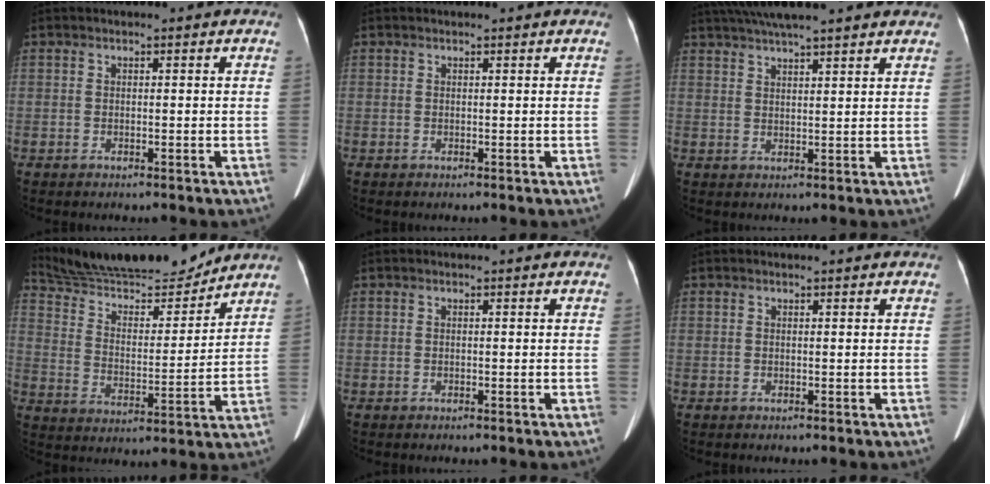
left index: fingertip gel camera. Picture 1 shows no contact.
{"total": 0.5, "force": [0.5, 0.2, 0.1], "torque": [-0.010, 0.014, 0.009]}
{"total": 15.1, "force": [12.9, 1.4, 7.6], "torque": [-0.134, 0.048, 0.184]}
{"total": 17.6, "force": [16.5, 1.9, 5.9], "torque": [-0.106, -0.009, 0.270]}
{"total": 0.0}
{"total": 0.7, "force": [0.6, 0.2, 0.2], "torque": [-0.009, 0.012, 0.010]}